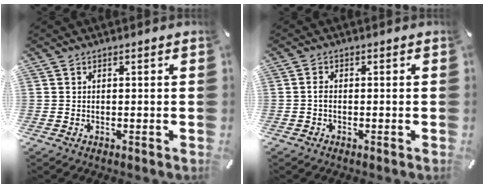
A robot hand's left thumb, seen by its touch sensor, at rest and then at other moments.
{"total": 1.5, "force": [-0.3, 0.8, 1.2], "torque": [-0.024, 0.003, -0.008]}